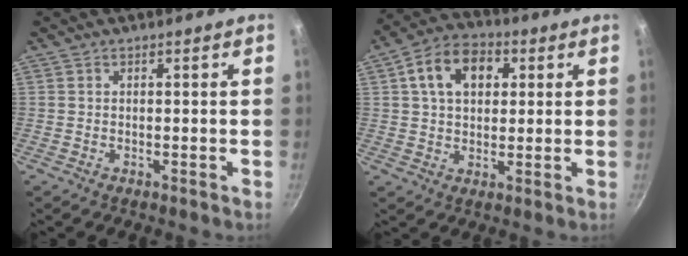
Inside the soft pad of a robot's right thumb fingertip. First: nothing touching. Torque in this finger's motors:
{"motor_torque": [0.38, 2.68, 0.09, 0.05, 0.08]}